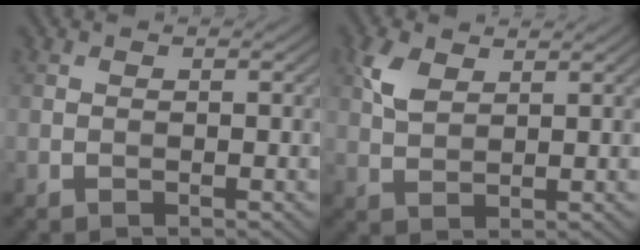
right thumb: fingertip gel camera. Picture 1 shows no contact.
{"total": 3.7, "force": [2.1, 1.9, 2.5], "torque": [-0.067, 0.005, 0.044]}